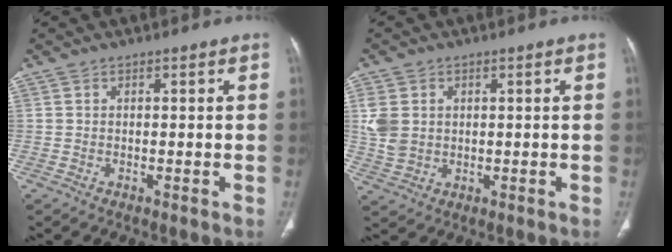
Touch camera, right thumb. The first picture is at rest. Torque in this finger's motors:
{"motor_torque": [0.96, 1.17, 0.65, 0.51, 0.04]}